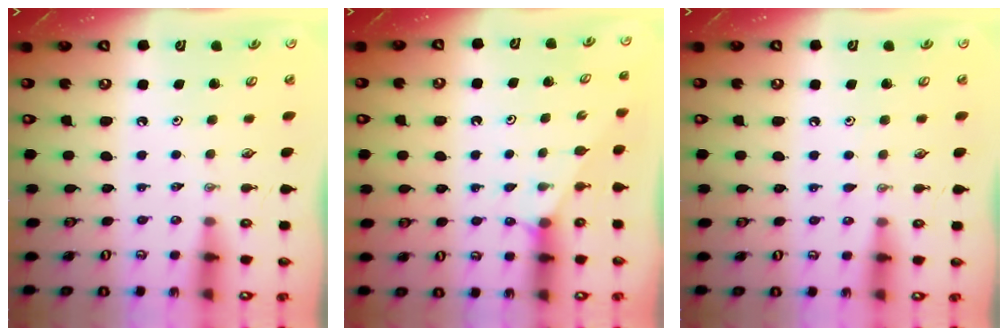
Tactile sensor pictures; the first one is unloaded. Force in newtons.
{"total": 1.8, "press": 1.7, "slide": 0.3}
{"total": 3.4, "press": 3.4, "slide": 0.4}